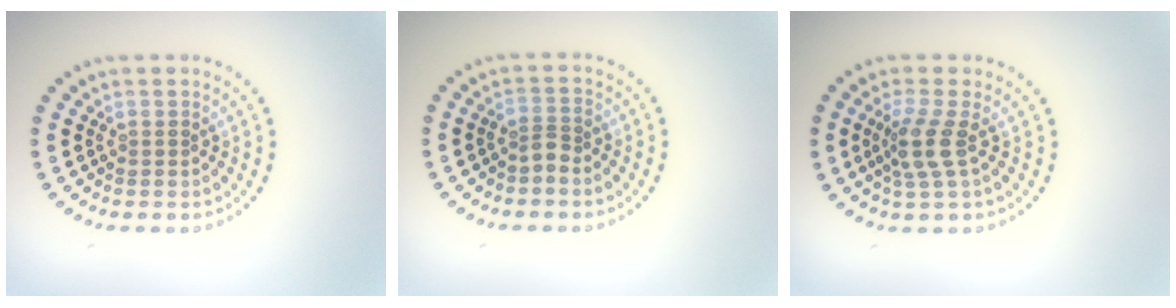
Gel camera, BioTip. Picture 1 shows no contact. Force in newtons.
{"total": 1.5, "press": 1.1, "slide": 1.0}
{"total": 2.7, "press": 2.1, "slide": 1.8}